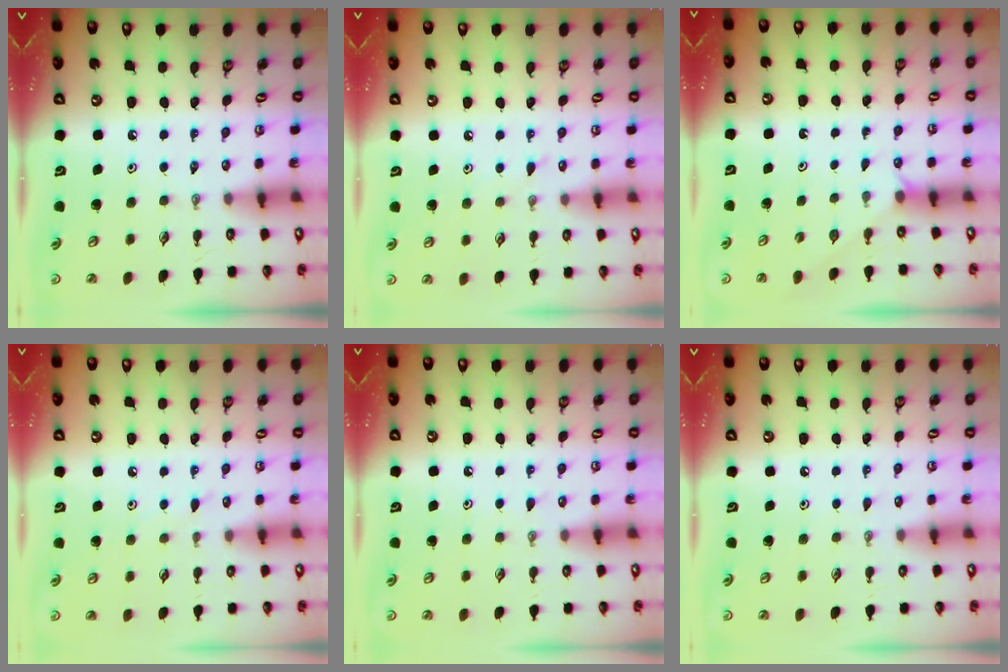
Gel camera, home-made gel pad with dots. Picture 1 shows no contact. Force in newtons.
{"total": 6.7, "press": 6.7, "slide": 0.7}
{"total": 1.9, "press": 1.9, "slide": 0.3}
{"total": 6.0, "press": 5.9, "slide": 0.6}
{"total": 7.2, "press": 7.1, "slide": 0.7}
{"total": 3.3, "press": 3.3, "slide": 0.4}